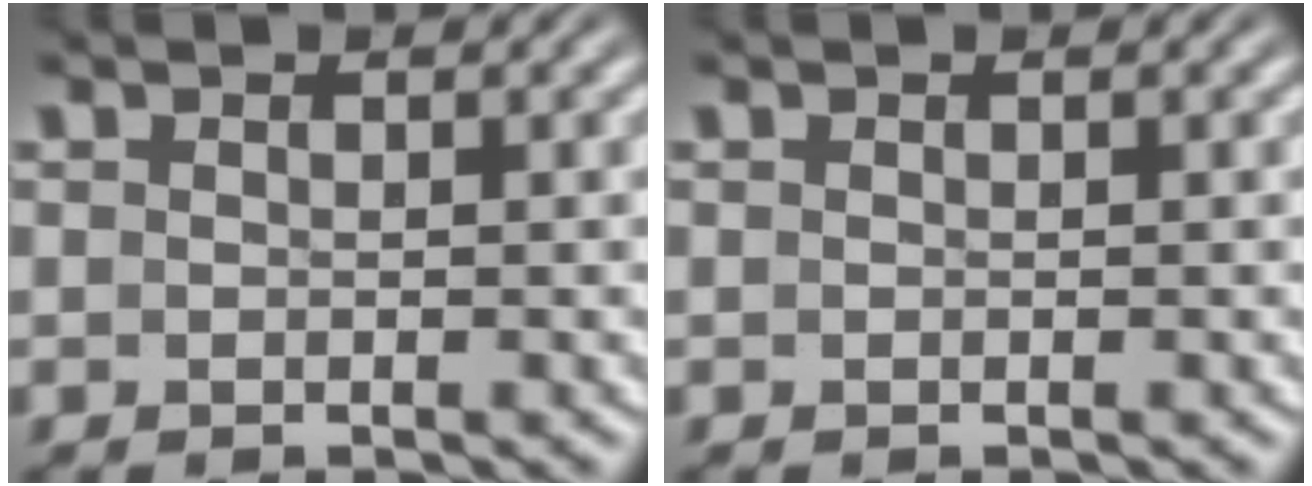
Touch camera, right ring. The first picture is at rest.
{"total": 0.0}